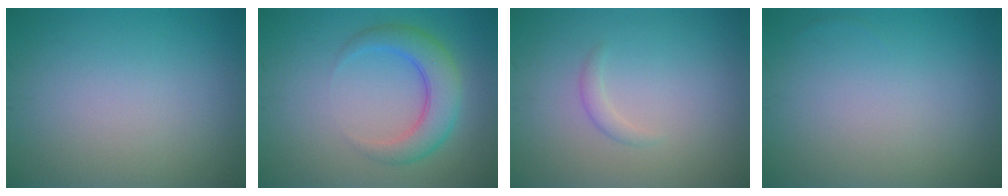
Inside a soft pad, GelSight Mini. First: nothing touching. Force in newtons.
{"total": 4.5, "press": 4.5, "slide": 0.2}
{"total": 0.9, "press": 0.9, "slide": 0.0}
{"total": 0.0}